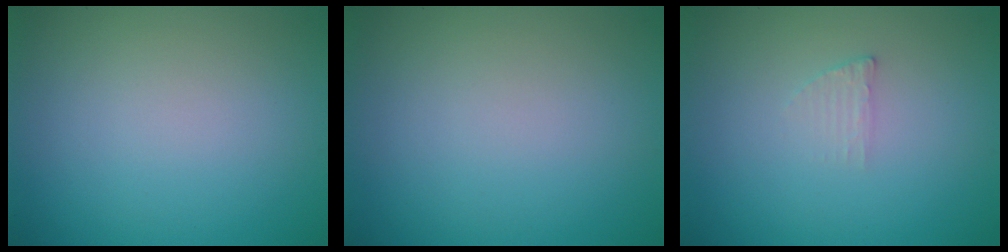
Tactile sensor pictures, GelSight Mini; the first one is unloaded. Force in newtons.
{"total": 0.0}
{"total": 1.0, "press": 1.0, "slide": 0.2}